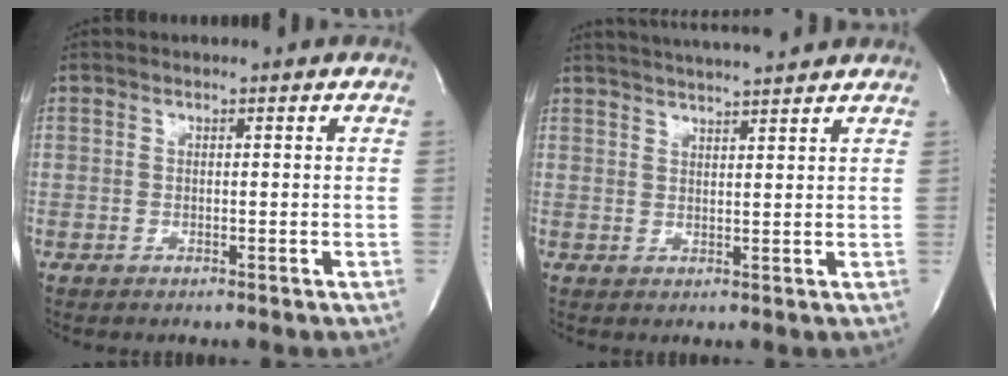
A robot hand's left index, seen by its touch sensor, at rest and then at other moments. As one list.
[{"total": 9.3, "force": [8.6, -0.2, 3.4], "torque": [-0.063, 0.020, 0.124]}]